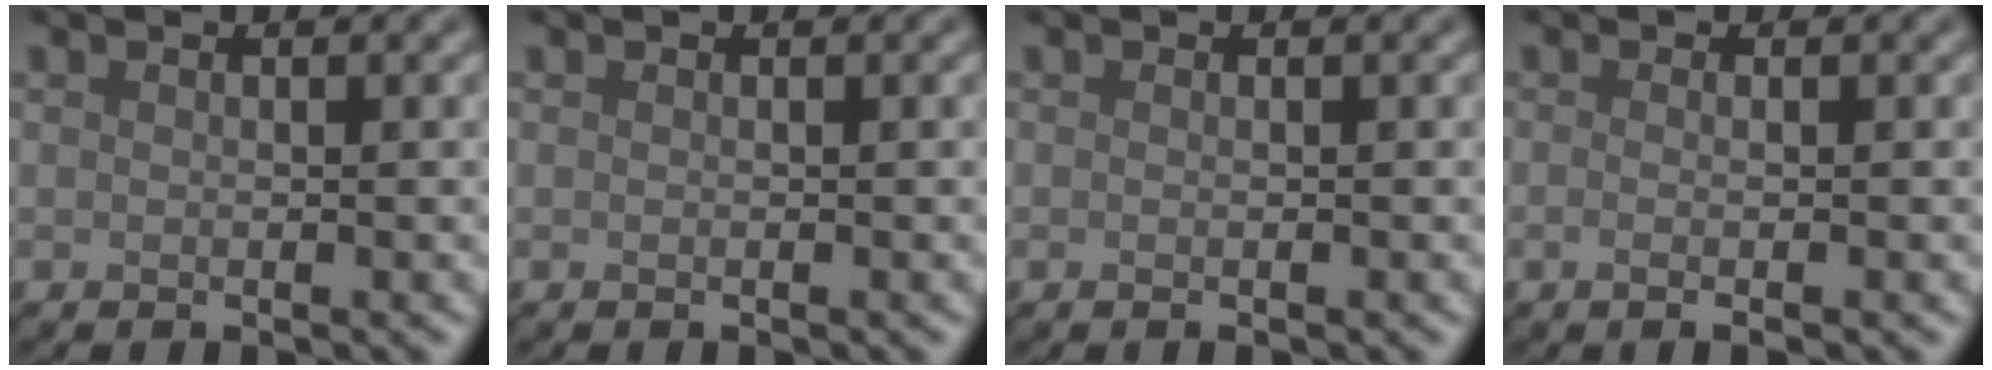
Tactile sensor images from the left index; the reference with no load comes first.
{"total": 0.0}
{"total": 0.8, "force": [-0.2, 0.2, 0.8], "torque": [-0.007, -0.003, -0.005]}
{"total": 2.1, "force": [-0.2, 0.8, 2.0], "torque": [-0.022, -0.005, -0.016]}